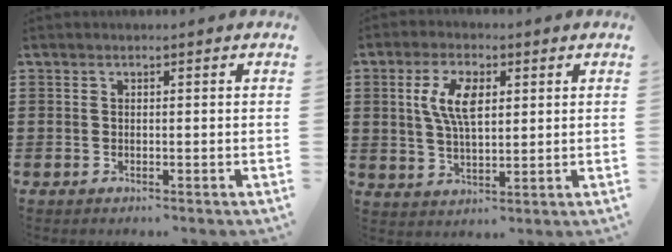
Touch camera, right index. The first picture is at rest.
{"total": 6.9, "force": [1.9, 3.2, 5.8], "torque": [-0.122, 0.012, 0.033]}